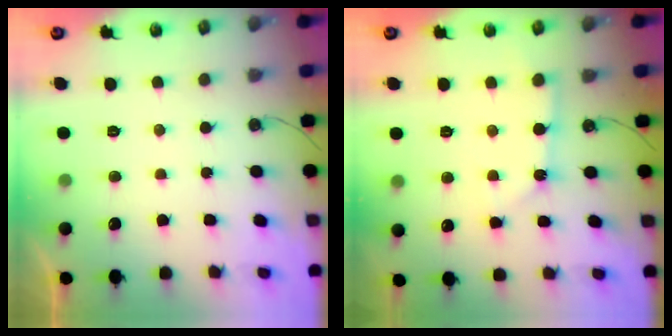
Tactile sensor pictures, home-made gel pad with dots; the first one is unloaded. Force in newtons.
{"total": 2.8, "press": 2.8, "slide": 0.1}